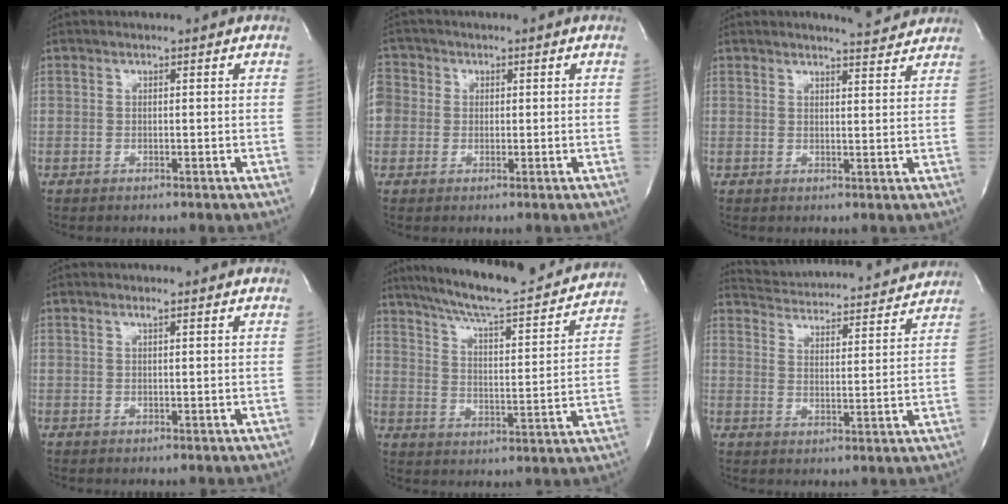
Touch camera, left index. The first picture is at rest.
{"total": 5.4, "force": [0.8, 5.2, 1.4], "torque": [-0.040, 0.021, 0.012]}
{"total": 4.4, "force": [4.4, 0.4, 0.7], "torque": [-0.012, -0.016, 0.048]}
{"total": 1.2, "force": [1.1, 0.2, 0.5], "torque": [-0.014, 0.008, 0.020]}
{"total": 23.2, "force": [20.7, 2.8, 10.2], "torque": [-0.165, -0.014, 0.284]}
{"total": 19.7, "force": [19.0, 2.8, 4.4], "torque": [-0.072, -0.007, 0.254]}